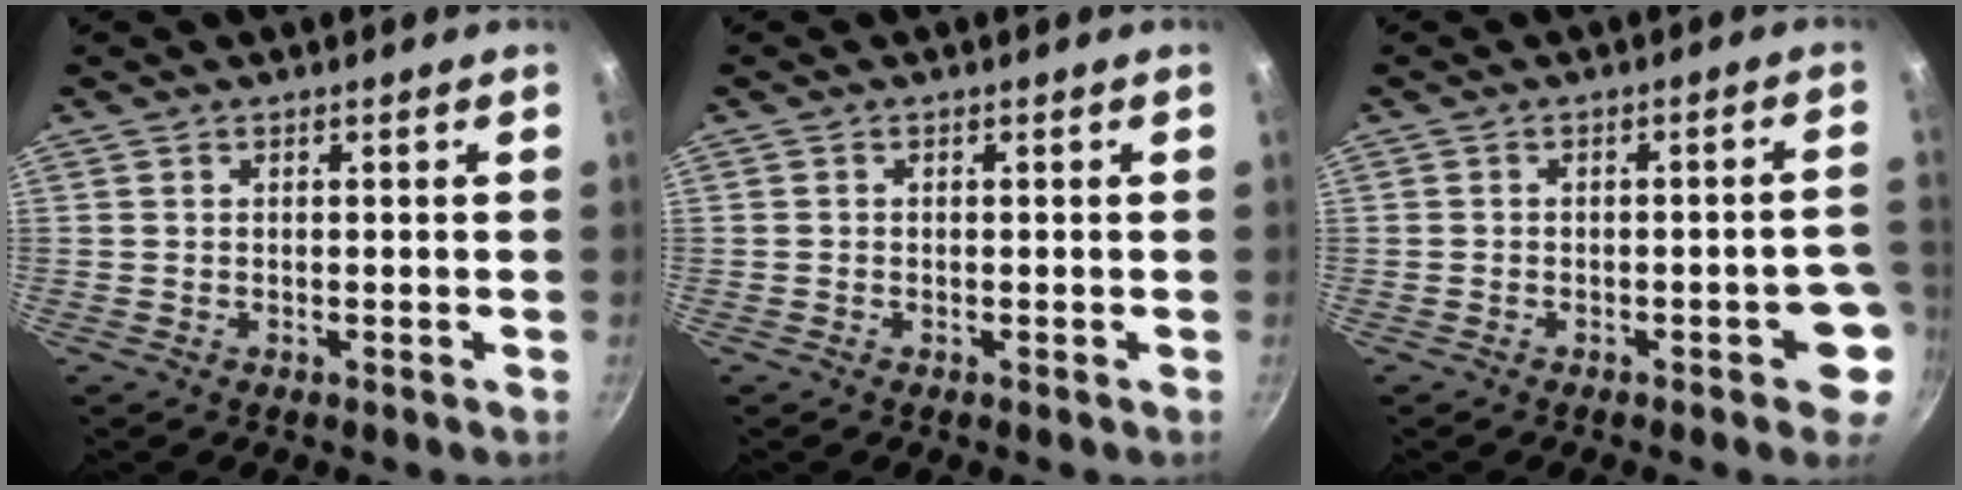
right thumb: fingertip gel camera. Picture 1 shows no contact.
{"total": 0.0}
{"total": 6.0, "force": [-2.2, 2.6, 4.9], "torque": [-0.029, 0.031, -0.022]}